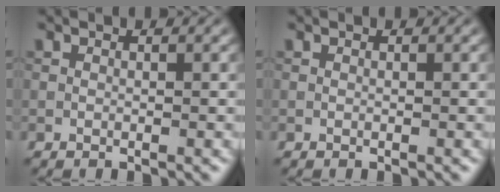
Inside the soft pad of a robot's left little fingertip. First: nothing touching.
{"total": 0.0}